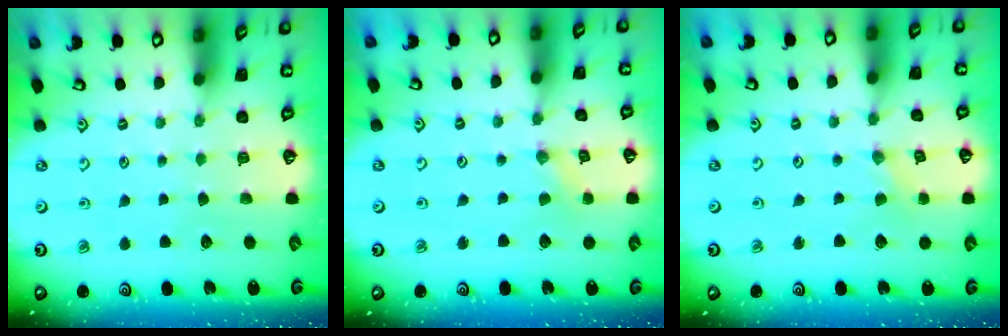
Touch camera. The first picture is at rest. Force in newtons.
{"total": 0.0}
{"total": 0.0}